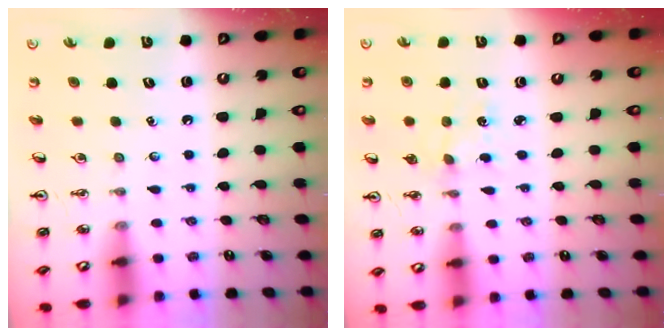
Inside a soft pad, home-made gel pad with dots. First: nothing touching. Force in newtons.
{"total": 2.6, "press": 2.6, "slide": 0.3}